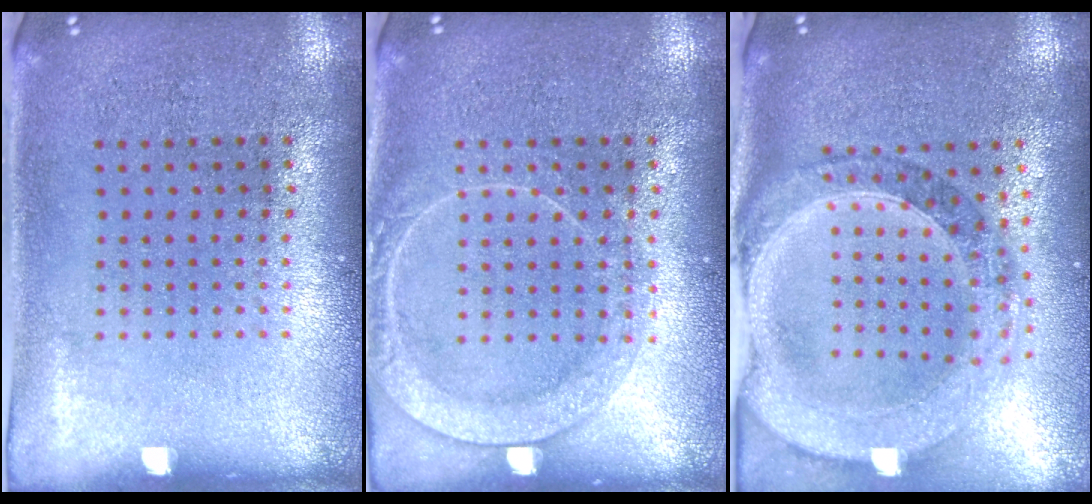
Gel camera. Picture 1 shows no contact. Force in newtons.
{"total": 2.3, "press": 2.3, "slide": 0.3}
{"total": 1.8, "press": 1.7, "slide": 0.5}